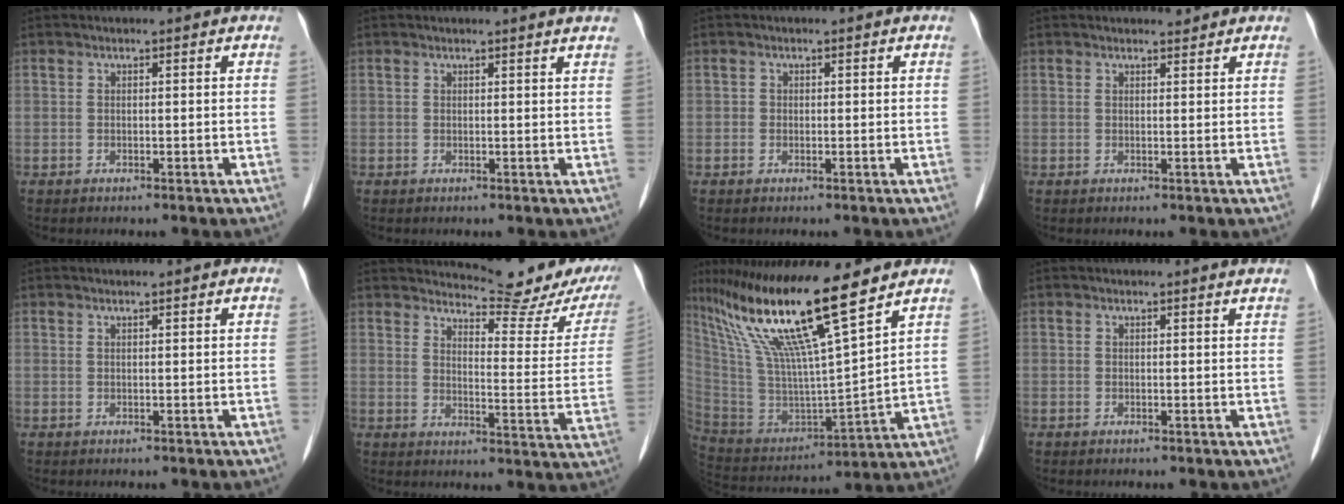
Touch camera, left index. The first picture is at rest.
{"total": 2.8, "force": [2.7, -0.3, 0.9], "torque": [-0.015, 0.001, 0.018]}
{"total": 0.5, "force": [0.0, 0.5, 0.1], "torque": [0.002, 0.003, -0.004]}
{"total": 1.3, "force": [1.3, 0.2, 0.1], "torque": [-0.010, -0.003, 0.022]}
{"total": 1.1, "force": [0.9, 0.0, 0.6], "torque": [-0.011, 0.008, 0.016]}
{"total": 13.9, "force": [13.2, 1.5, 4.4], "torque": [-0.049, -0.062, 0.148]}
{"total": 19.9, "force": [13.8, 0.7, 14.3], "torque": [-0.273, -0.002, 0.256]}
{"total": 1.7, "force": [1.6, -0.2, 0.3], "torque": [-0.017, -0.002, 0.010]}